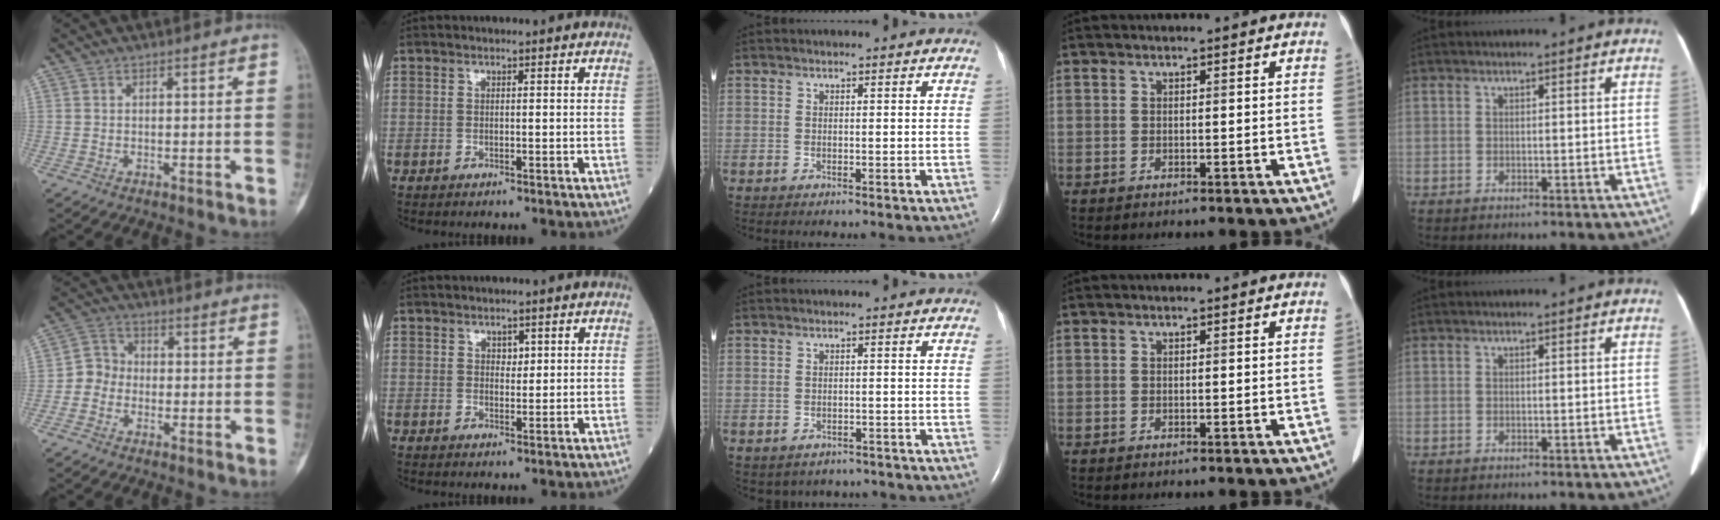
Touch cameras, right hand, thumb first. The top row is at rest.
{"thumb": {"total": 4.7, "force": [-1.4, 4.2, 1.7], "torque": [-0.005, 0.016, -0.044]}, "index": {"total": 1.4, "force": [0.7, 0.9, 0.8], "torque": [-0.006, -0.003, 0.011]}, "middle": {"total": 4.9, "force": [-4.0, 2.8, 0.6], "torque": [-0.002, 0.013, -0.043]}}